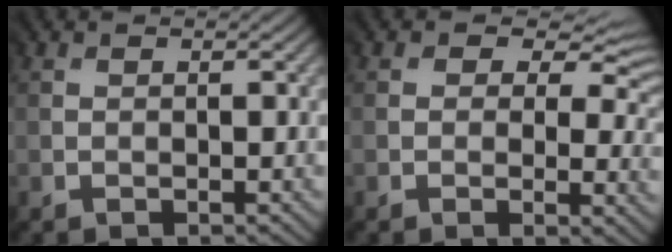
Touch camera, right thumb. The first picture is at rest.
{"total": 6.8, "force": [2.0, 4.3, 4.9], "torque": [-0.057, -0.001, 0.030]}